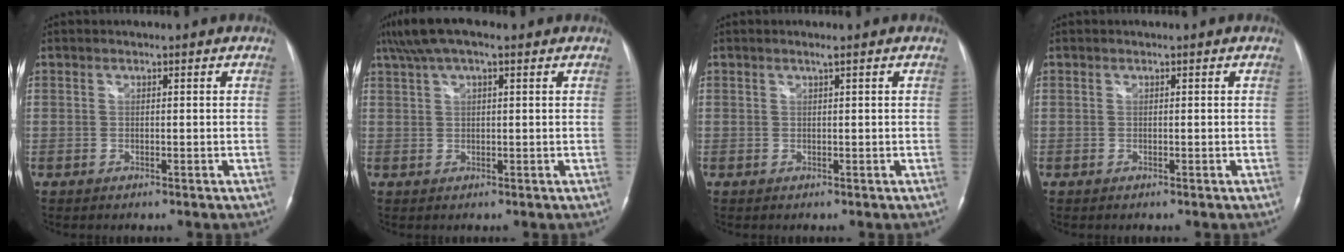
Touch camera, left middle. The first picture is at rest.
{"total": 7.8, "force": [5.4, 2.0, 5.3], "torque": [-0.106, 0.039, 0.093]}
{"total": 0.6, "force": [0.4, -0.2, 0.4], "torque": [-0.014, -0.002, 0.010]}
{"total": 0.0}